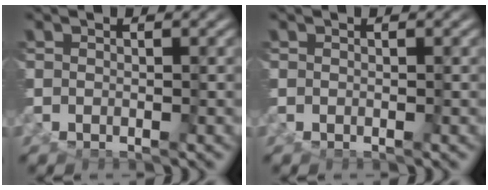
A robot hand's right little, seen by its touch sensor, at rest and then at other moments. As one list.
[{"total": 0.0}]